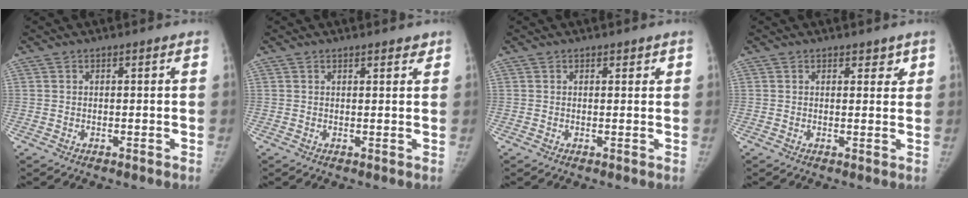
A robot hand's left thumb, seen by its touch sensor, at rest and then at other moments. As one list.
[{"total": 2.3, "force": [1.8, 0.9, 1.1], "torque": [0.000, -0.006, 0.020]}, {"total": 1.3, "force": [0.9, 0.7, 0.6], "torque": [0.003, -0.004, 0.009]}, {"total": 2.5, "force": [1.7, 1.5, 1.1], "torque": [0.011, -0.009, 0.020]}]